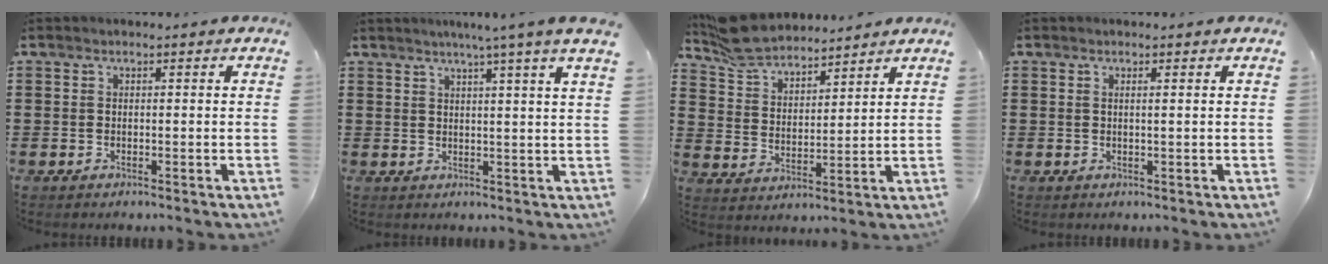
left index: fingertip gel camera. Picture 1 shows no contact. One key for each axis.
{"total": 3.8, "fx": 2.8, "fy": -1.3, "fz": 2.3, "tx": -0.048, "ty": -0.010, "tz": 0.044}
{"total": 7.6, "fx": 7.1, "fy": 1.8, "fz": 2.0, "tx": -0.068, "ty": -0.021, "tz": 0.132}
{"total": 0.7, "fx": 0.3, "fy": -0.2, "fz": 0.6, "tx": -0.013, "ty": -0.004, "tz": 0.006}